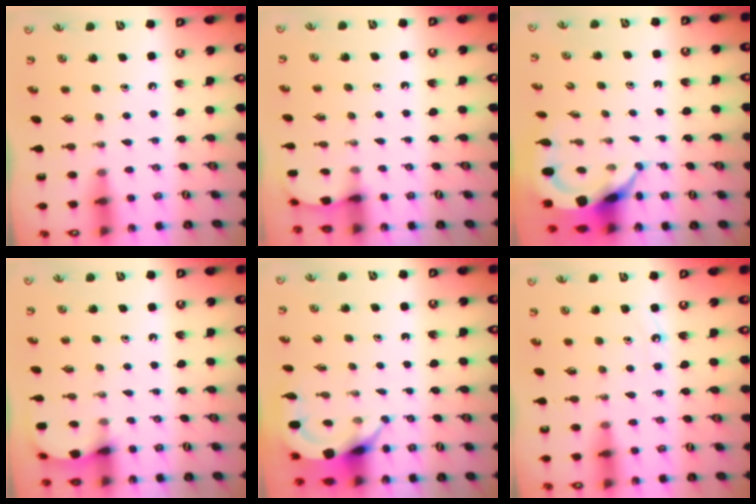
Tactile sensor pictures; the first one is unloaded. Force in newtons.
{"total": 1.3, "press": 1.3, "slide": 0.1}
{"total": 5.2, "press": 5.2, "slide": 0.6}
{"total": 2.2, "press": 2.2, "slide": 0.2}
{"total": 4.6, "press": 4.6, "slide": 0.5}
{"total": 5.8, "press": 5.8, "slide": 0.6}